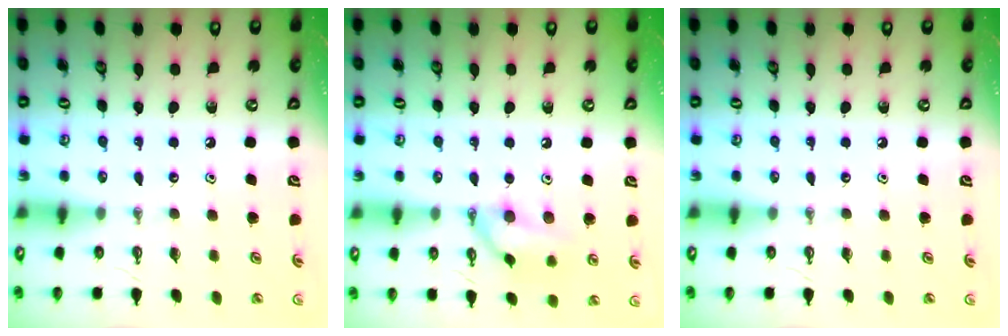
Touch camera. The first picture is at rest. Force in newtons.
{"total": 12.0, "press": 11.8, "slide": 1.6}
{"total": 0.0}